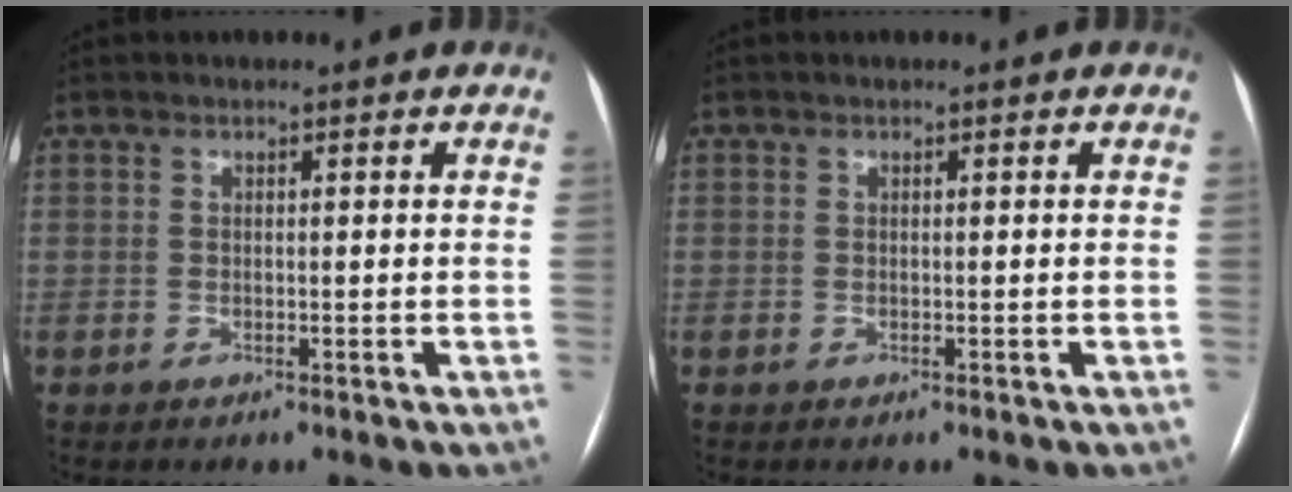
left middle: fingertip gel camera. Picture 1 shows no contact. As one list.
[{"total": 0.0}]